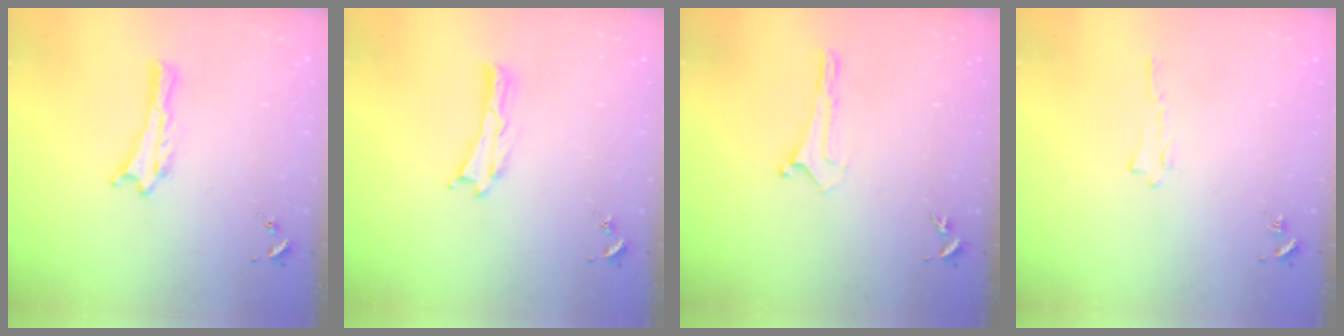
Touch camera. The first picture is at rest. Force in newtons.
{"total": 0.0}
{"total": 0.0}
{"total": 0.0}